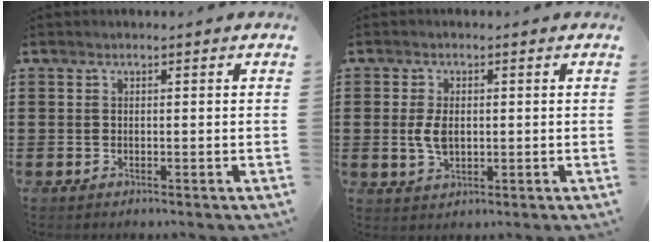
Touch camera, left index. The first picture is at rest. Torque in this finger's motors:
{"motor_torque": [1.02, 0.58, 0.50, 0.10]}